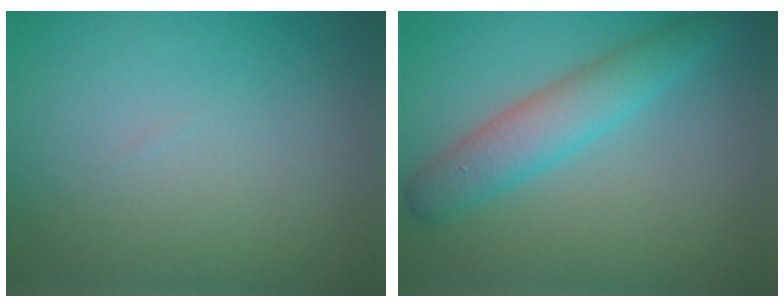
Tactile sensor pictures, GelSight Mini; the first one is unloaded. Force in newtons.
{"total": 3.9, "press": 3.9, "slide": 0.1}